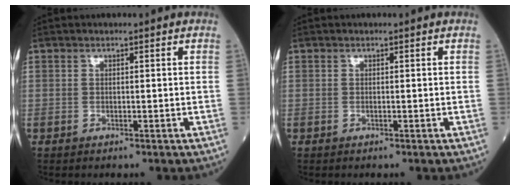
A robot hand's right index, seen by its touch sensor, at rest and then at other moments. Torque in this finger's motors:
{"motor_torque": [0.00, 0.00, 0.00, 0.00]}